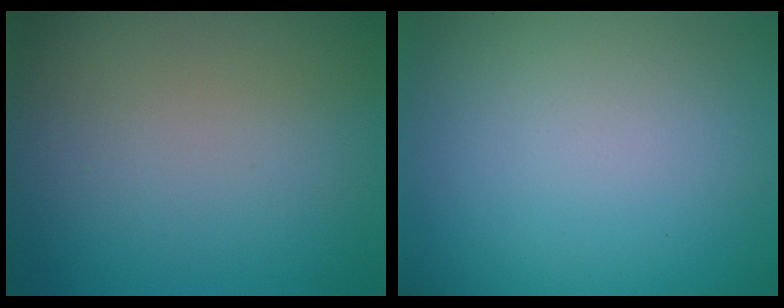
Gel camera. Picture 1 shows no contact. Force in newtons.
{"total": 0.0}